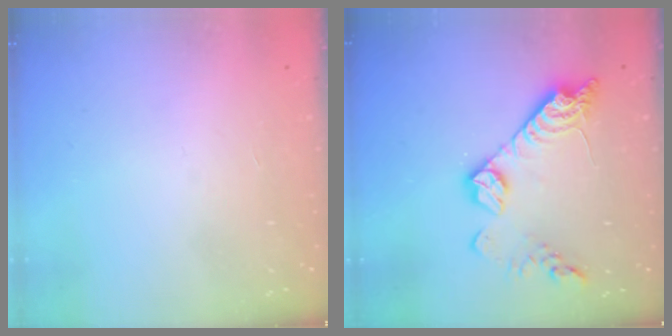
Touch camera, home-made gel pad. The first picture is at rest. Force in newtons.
{"total": 13.5, "press": 13.5, "slide": 0.7}